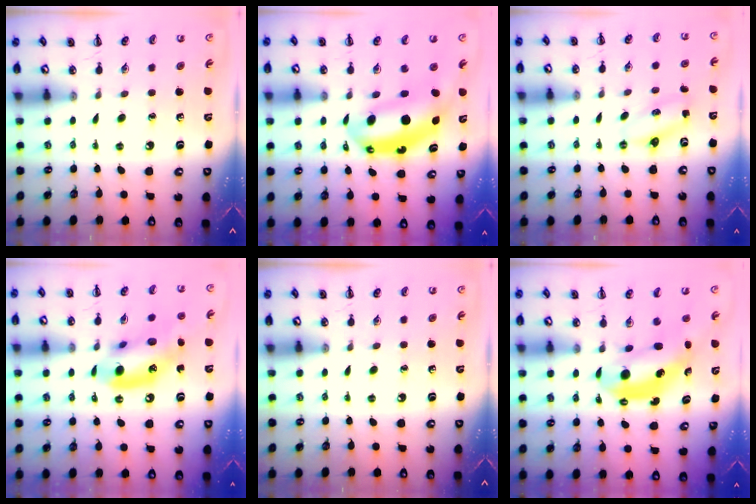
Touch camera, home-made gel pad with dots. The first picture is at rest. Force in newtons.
{"total": 7.9, "press": 7.7, "slide": 1.6}
{"total": 2.4, "press": 2.3, "slide": 0.5}
{"total": 13.3, "press": 12.9, "slide": 3.1}
{"total": 0.0}
{"total": 5.9, "press": 5.8, "slide": 0.4}